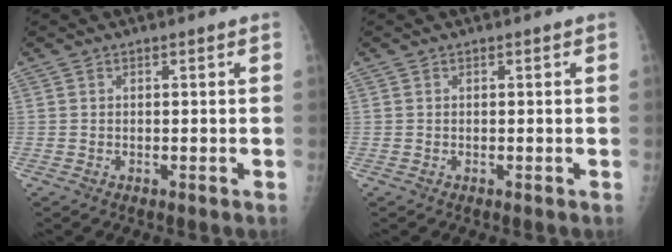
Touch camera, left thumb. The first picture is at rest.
{"total": 0.0}